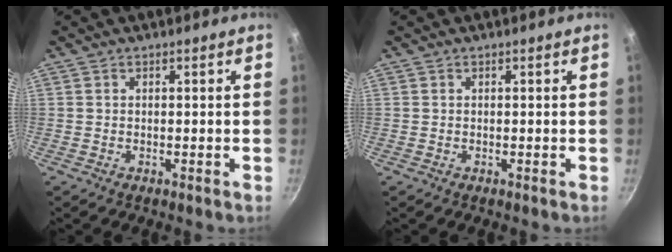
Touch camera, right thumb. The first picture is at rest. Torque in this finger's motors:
{"motor_torque": [0.00, 0.00, 0.17, -0.17, 0.00]}